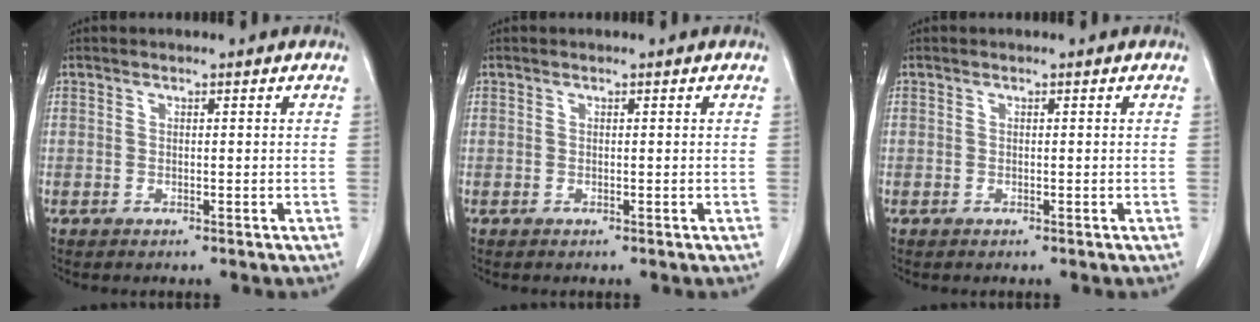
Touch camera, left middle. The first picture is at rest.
{"total": 0.0}
{"total": 0.0}